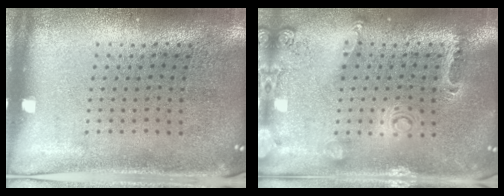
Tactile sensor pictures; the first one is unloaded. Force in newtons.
{"total": 0.5, "press": 0.4, "slide": 0.3}